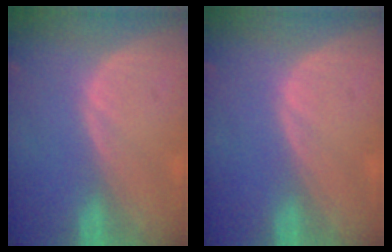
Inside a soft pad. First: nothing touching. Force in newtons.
{"total": 0.0}